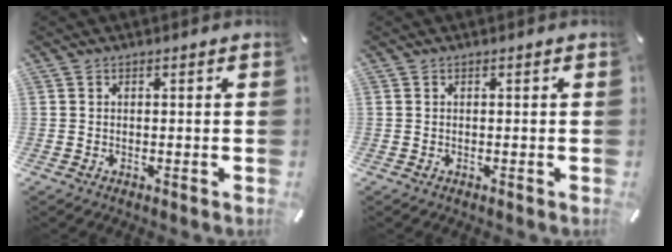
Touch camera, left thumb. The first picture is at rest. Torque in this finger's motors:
{"motor_torque": [0.00, 0.00, 0.00, 0.00, 0.00]}